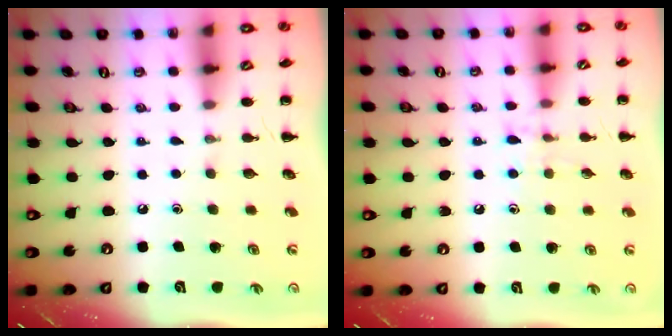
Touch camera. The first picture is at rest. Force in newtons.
{"total": 7.4, "press": 7.2, "slide": 1.5}